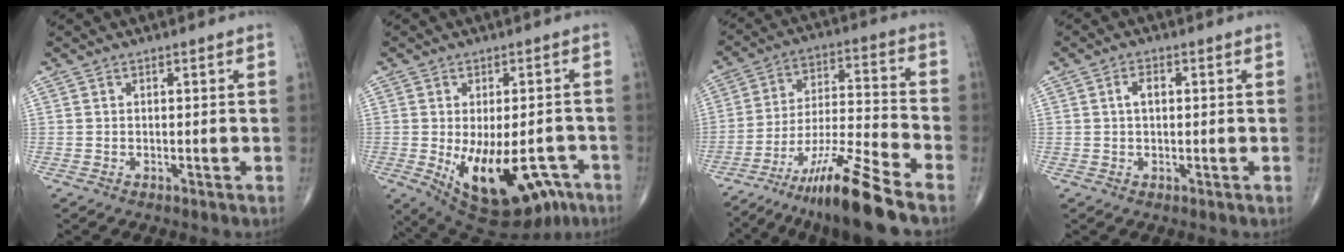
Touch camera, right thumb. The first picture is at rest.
{"total": 18.3, "force": [-7.0, 9.3, 14.1], "torque": [-0.191, 0.004, -0.080]}
{"total": 15.8, "force": [-11.4, 1.0, 10.8], "torque": [-0.199, 0.061, -0.199]}
{"total": 2.8, "force": [0.4, 1.5, 2.3], "torque": [-0.040, 0.005, 0.005]}